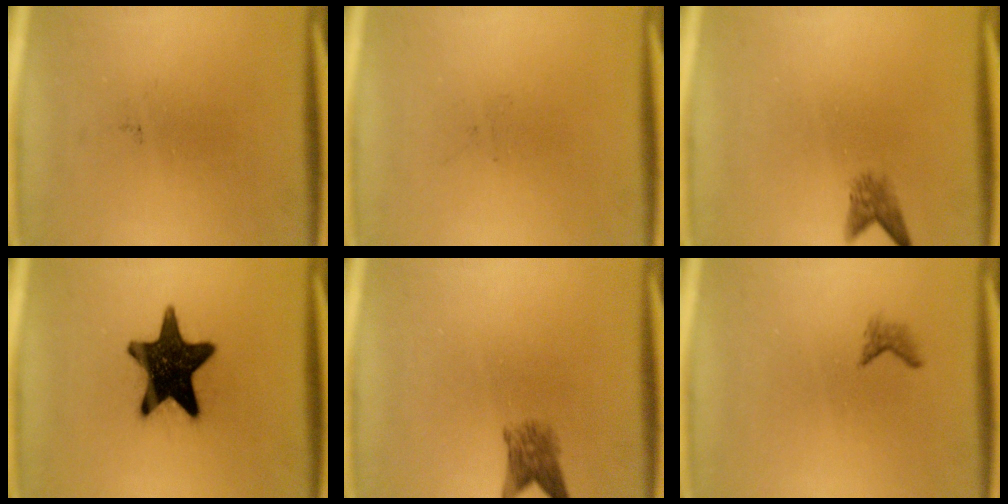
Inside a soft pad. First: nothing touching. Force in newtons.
{"total": 0.0}
{"total": 2.0}
{"total": 17.0}
{"total": 3.3}
{"total": 1.0}